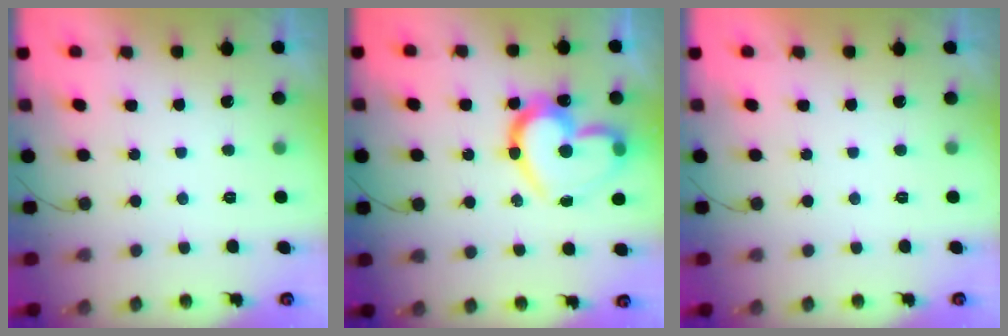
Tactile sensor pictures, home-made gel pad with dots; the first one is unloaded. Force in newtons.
{"total": 21.2, "press": 21.1, "slide": 1.9}
{"total": 1.8, "press": 1.8, "slide": 0.1}